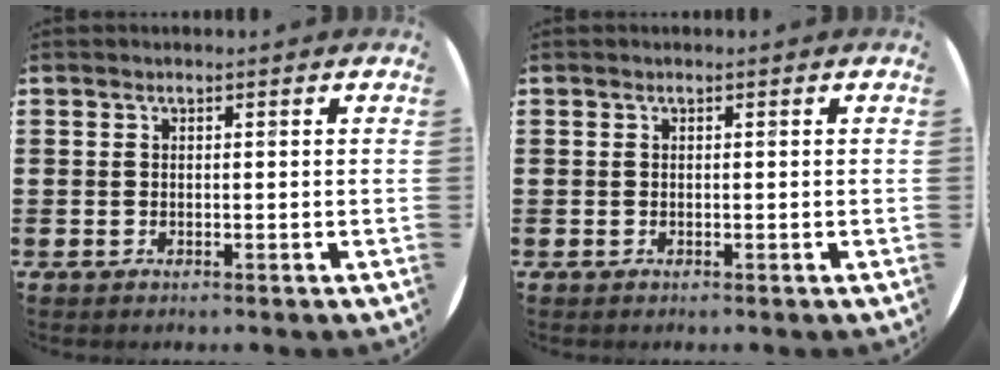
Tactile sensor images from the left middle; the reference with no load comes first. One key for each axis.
{"total": 0.0}